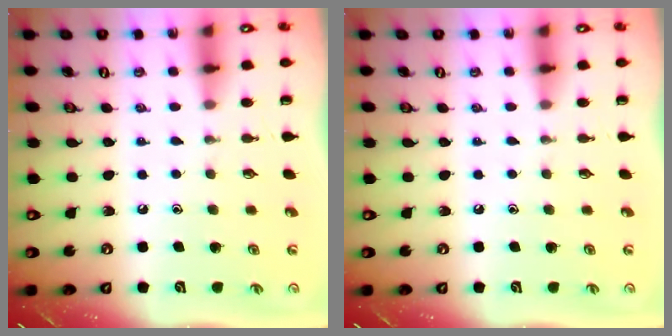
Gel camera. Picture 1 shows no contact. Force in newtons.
{"total": 0.0}